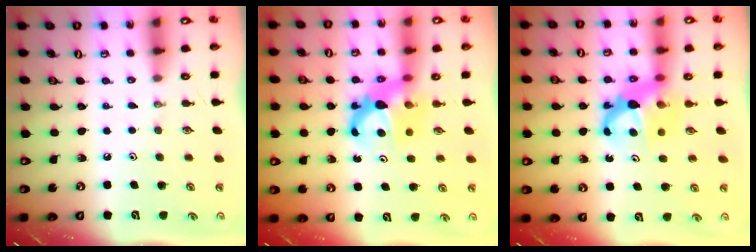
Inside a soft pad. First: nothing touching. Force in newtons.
{"total": 7.1, "press": 7.1, "slide": 0.5}
{"total": 7.1, "press": 7.1, "slide": 0.5}